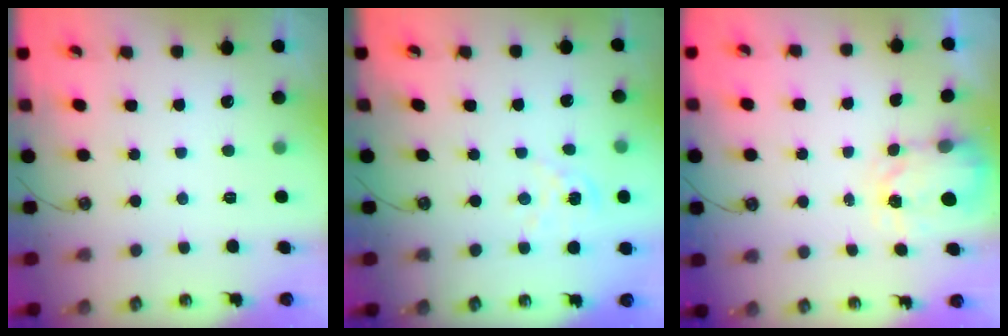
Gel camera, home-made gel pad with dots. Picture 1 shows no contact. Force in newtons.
{"total": 2.3, "press": 2.3, "slide": 0.3}
{"total": 3.9, "press": 3.8, "slide": 0.6}